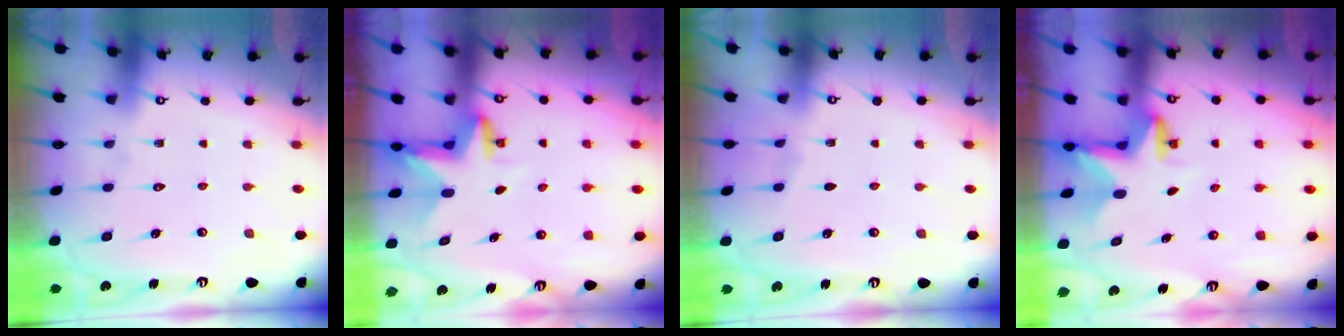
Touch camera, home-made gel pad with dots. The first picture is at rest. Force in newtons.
{"total": 3.3, "press": 3.3, "slide": 0.2}
{"total": 1.6, "press": 1.5, "slide": 0.3}
{"total": 2.8, "press": 2.8, "slide": 0.2}